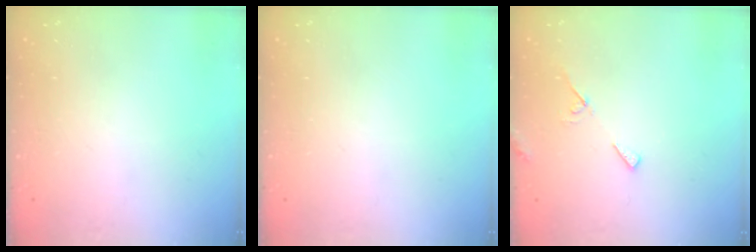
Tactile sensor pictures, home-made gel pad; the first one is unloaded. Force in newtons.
{"total": 0.0}
{"total": 4.8, "press": 4.8, "slide": 0.5}